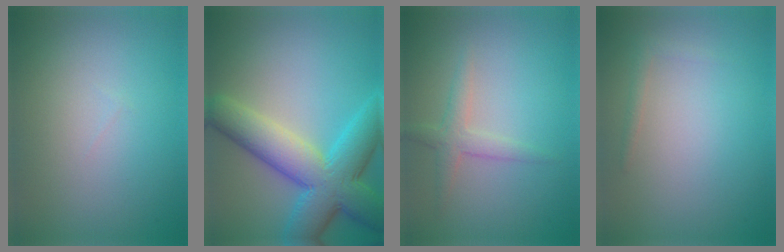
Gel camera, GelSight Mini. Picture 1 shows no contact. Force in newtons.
{"total": 9.6, "press": 9.6, "slide": 0.1}
{"total": 2.1, "press": 2.1, "slide": 0.1}
{"total": 0.9, "press": 0.9, "slide": 0.1}